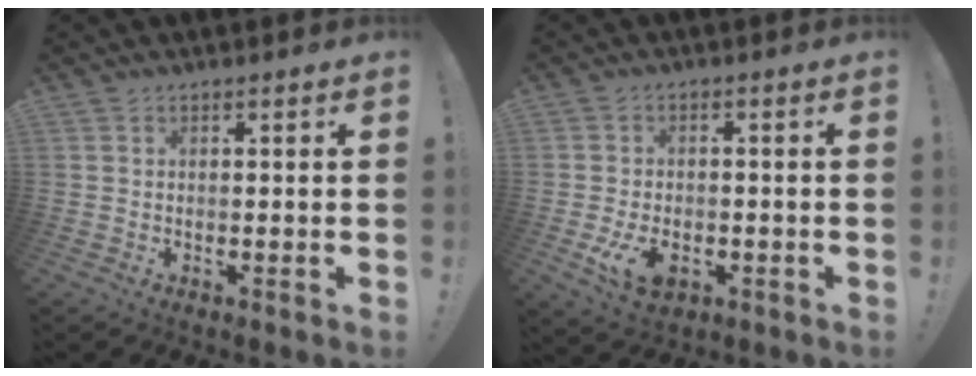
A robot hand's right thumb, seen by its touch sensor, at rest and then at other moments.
{"total": 8.3, "force": [-3.2, 5.4, 5.5], "torque": [-0.087, 0.004, -0.055]}